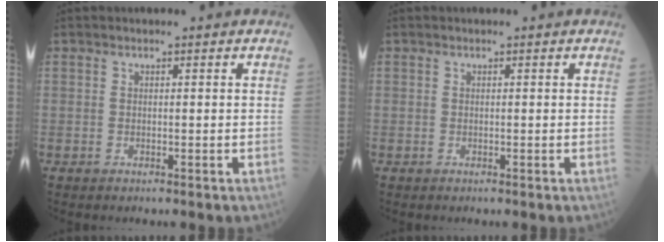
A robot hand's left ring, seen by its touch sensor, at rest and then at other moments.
{"total": 0.0}